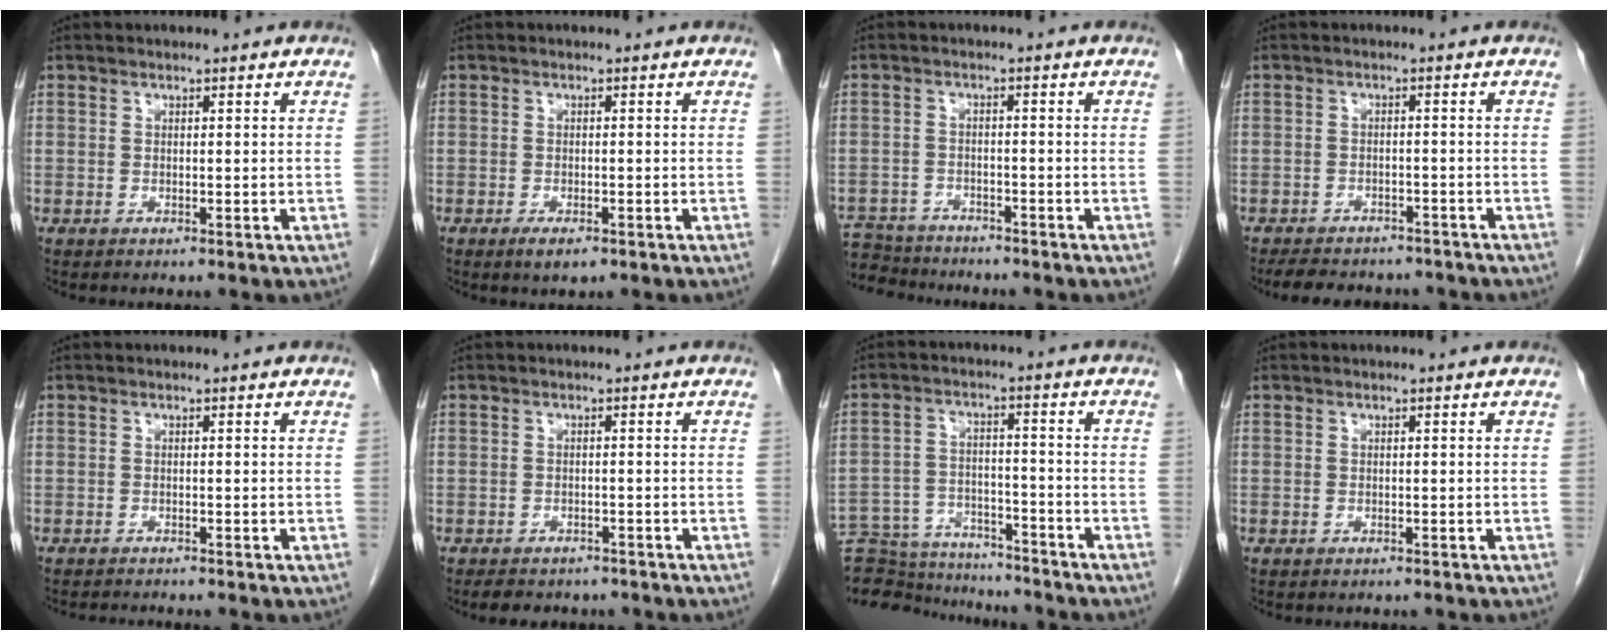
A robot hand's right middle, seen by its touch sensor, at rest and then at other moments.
{"total": 2.3, "force": [-1.4, 0.8, 1.7], "torque": [-0.032, -0.002, -0.018]}
{"total": 8.0, "force": [-7.6, 2.2, 1.0], "torque": [-0.016, 0.003, -0.123]}
{"total": 10.3, "force": [-9.0, 3.8, 3.1], "torque": [-0.053, 0.003, -0.114]}
{"total": 2.3, "force": [-2.3, -0.1, 0.4], "torque": [-0.006, -0.007, -0.034]}
{"total": 6.2, "force": [-5.3, 2.7, 1.8], "torque": [-0.025, 0.002, -0.065]}
{"total": 18.5, "force": [-17.4, 3.7, 4.9], "torque": [-0.109, 0.005, -0.257]}
{"total": 1.2, "force": [-1.1, 0.4, 0.2], "torque": [-0.010, -0.001, -0.015]}